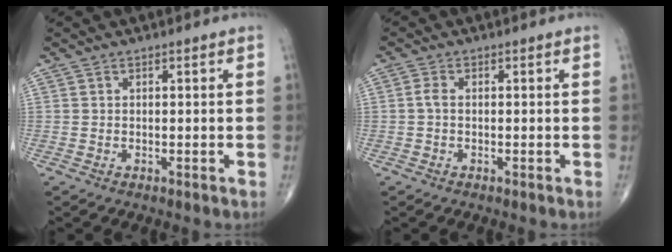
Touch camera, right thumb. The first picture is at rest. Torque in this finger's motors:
{"motor_torque": [-0.18, 0.30, 0.07, -0.03, 0.03]}